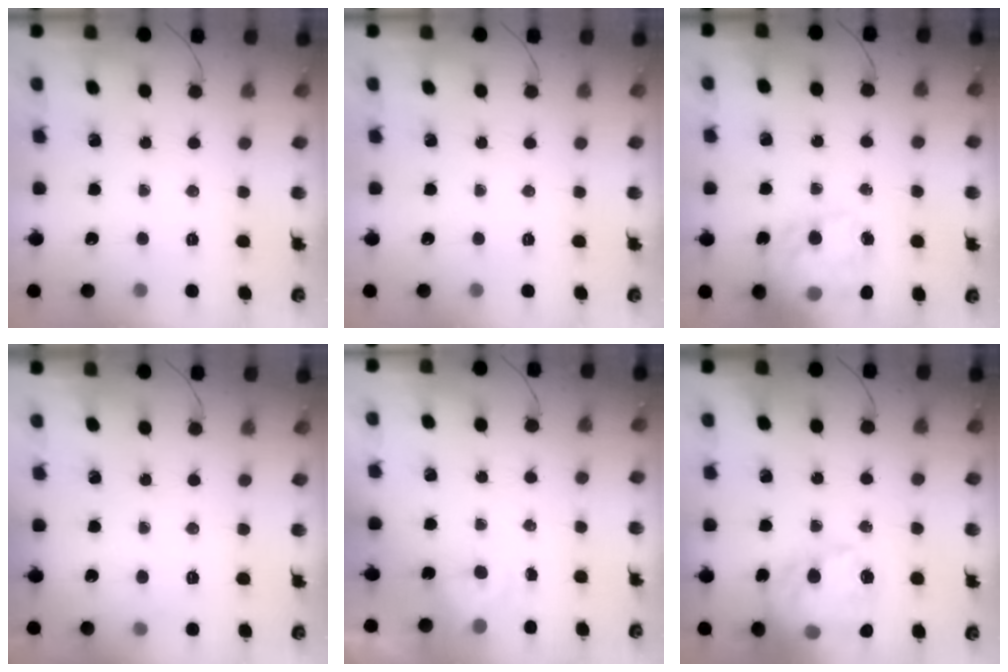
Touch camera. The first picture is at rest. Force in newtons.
{"total": 0.0}
{"total": 19.2, "press": 18.7, "slide": 4.5}
{"total": 4.3, "press": 4.2, "slide": 1.0}
{"total": 4.4, "press": 4.2, "slide": 1.2}
{"total": 22.5, "press": 22.1, "slide": 4.0}